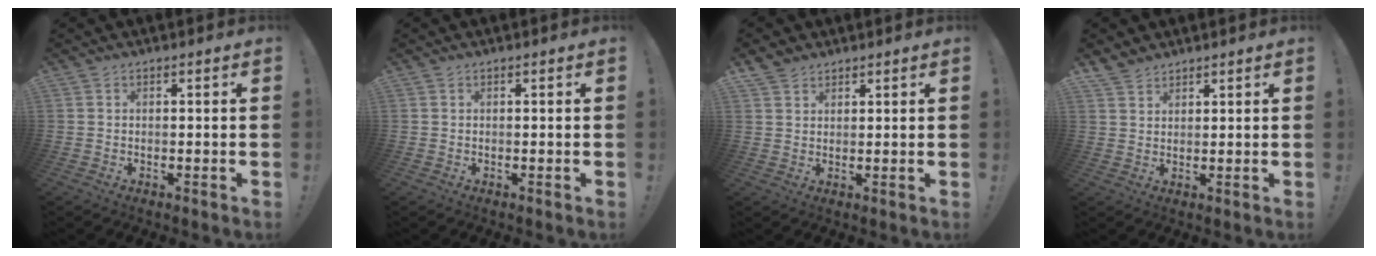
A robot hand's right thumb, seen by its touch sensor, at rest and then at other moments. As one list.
[{"total": 0.0}, {"total": 3.5, "force": [2.9, 1.8, 0.8], "torque": [-0.006, -0.019, 0.054]}, {"total": 3.9, "force": [3.5, 1.6, 0.6], "torque": [-0.004, -0.027, 0.066]}]